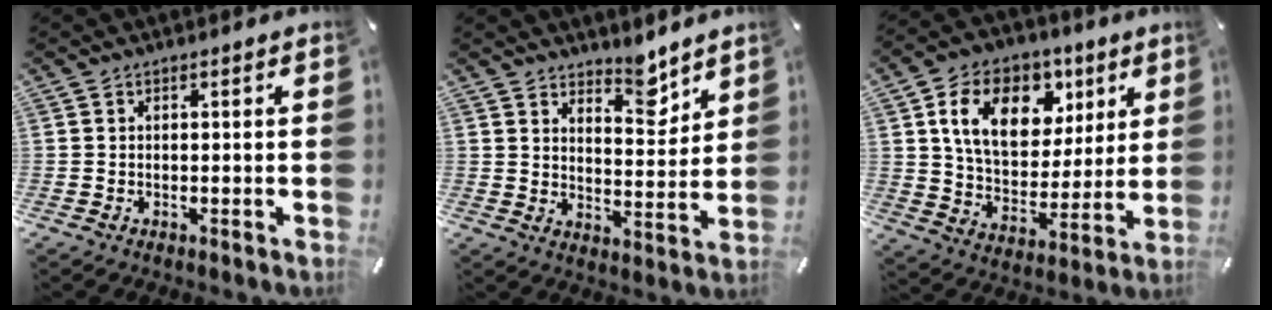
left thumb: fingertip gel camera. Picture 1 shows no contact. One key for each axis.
{"total": 7.8, "fx": 6.8, "fy": 3.2, "fz": 2.2, "tx": -0.011, "ty": -0.060, "tz": 0.119}
{"total": 16.2, "fx": 7.4, "fy": 11.5, "fz": 8.8, "tx": -0.146, "ty": -0.019, "tz": 0.135}